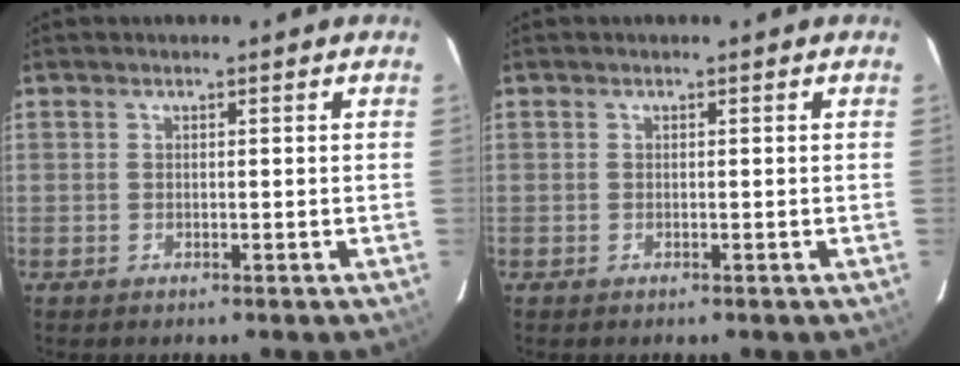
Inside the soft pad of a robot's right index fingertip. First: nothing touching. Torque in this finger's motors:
{"motor_torque": [0.07, -0.09, 0.04, 0.01]}